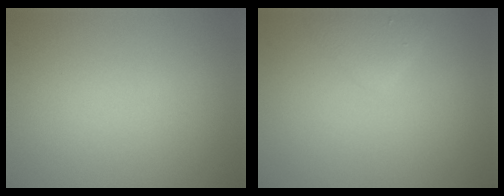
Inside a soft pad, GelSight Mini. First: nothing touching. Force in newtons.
{"total": 1.7, "press": 1.7, "slide": 0.1}